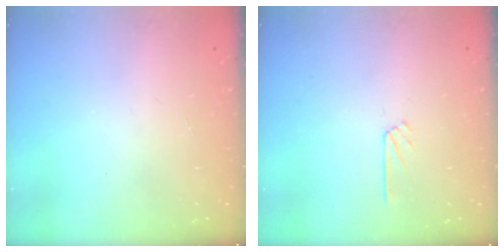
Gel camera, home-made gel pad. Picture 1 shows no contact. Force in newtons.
{"total": 2.5, "press": 2.5, "slide": 0.2}